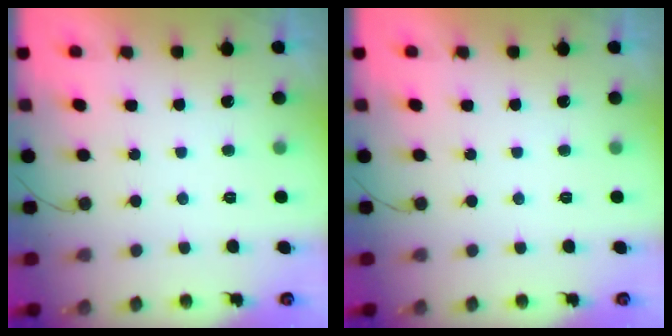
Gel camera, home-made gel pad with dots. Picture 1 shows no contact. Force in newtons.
{"total": 0.0}